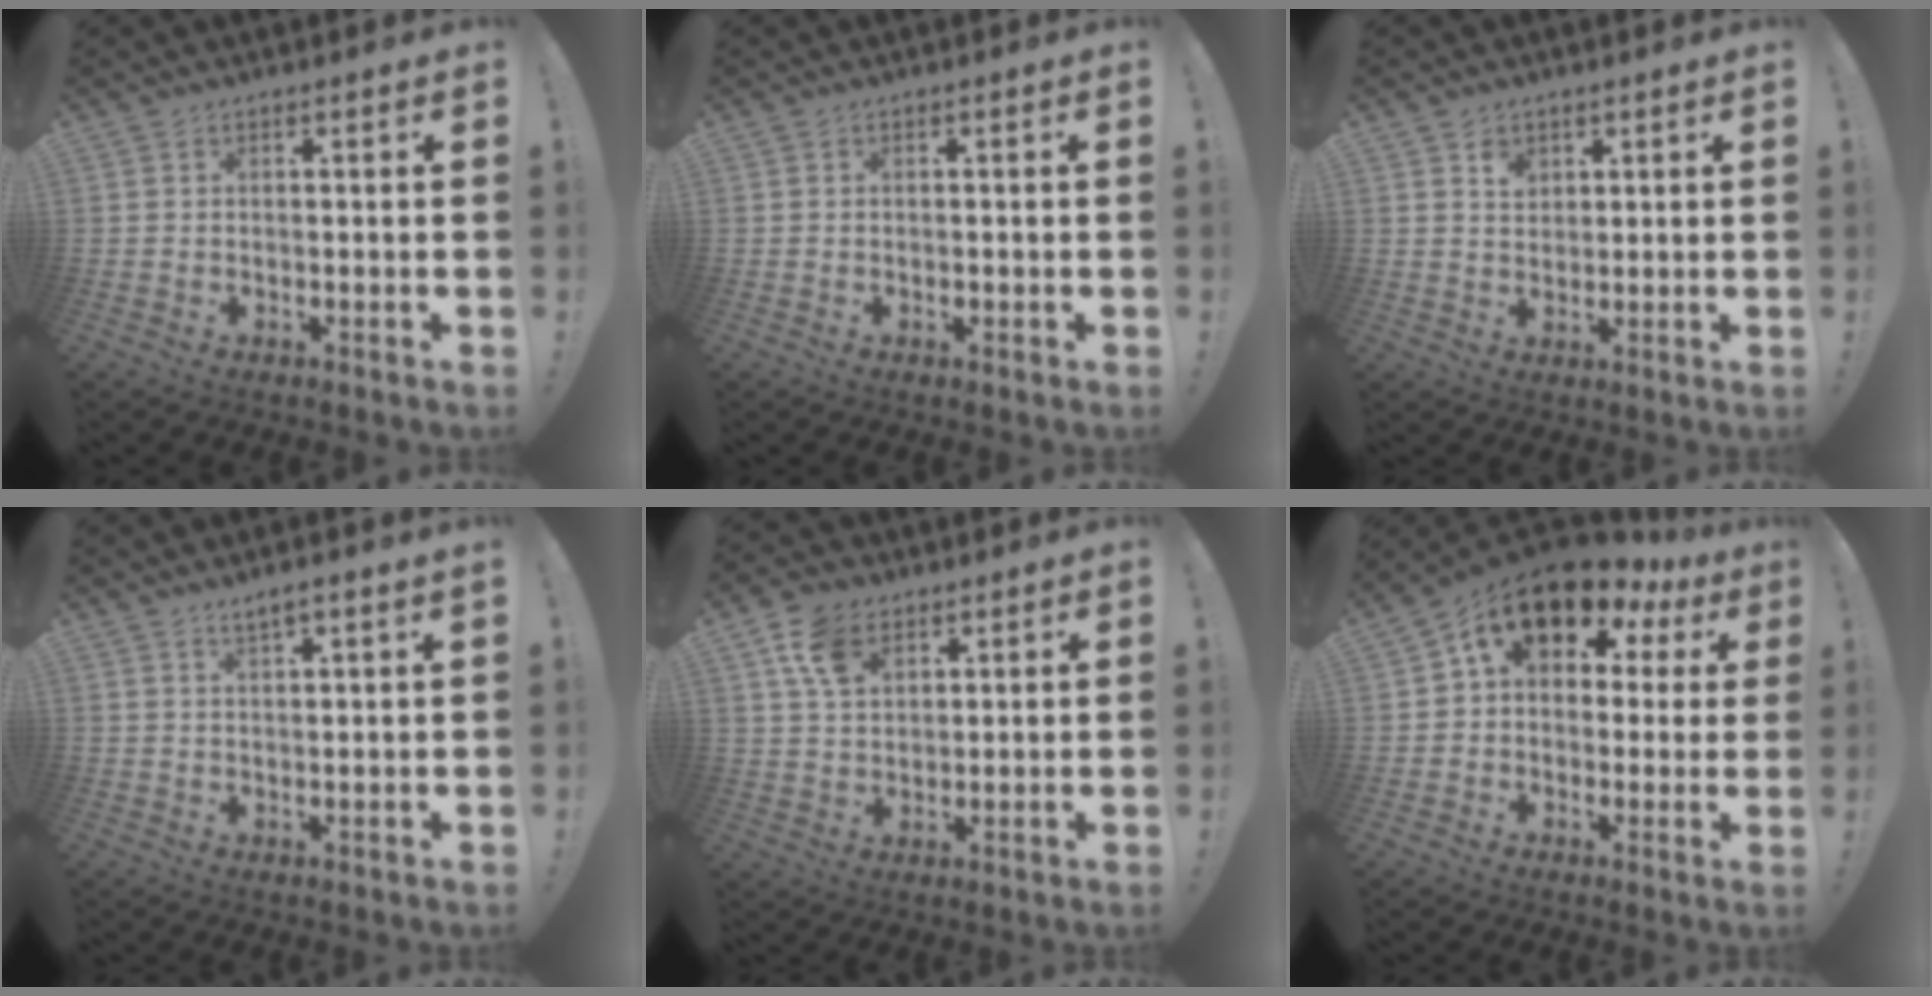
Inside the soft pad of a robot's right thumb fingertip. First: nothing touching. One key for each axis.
{"total": 0.5, "fx": -0.4, "fy": 0.3, "fz": 0.2, "tx": -0.011, "ty": 0.005, "tz": -0.005}
{"total": 3.4, "fx": 2.0, "fy": 2.5, "fz": 0.9, "tx": 0.005, "ty": -0.014, "tz": 0.031}
{"total": 2.7, "fx": 1.9, "fy": -0.1, "fz": 1.9, "tx": -0.036, "ty": -0.008, "tz": 0.033}
{"total": 9.3, "fx": 4.9, "fy": 6.1, "fz": 5.0, "tx": -0.078, "ty": -0.013, "tz": 0.095}
{"total": 13.9, "fx": 8.2, "fy": 7.9, "fz": 8.0, "tx": -0.126, "ty": -0.051, "tz": 0.147}